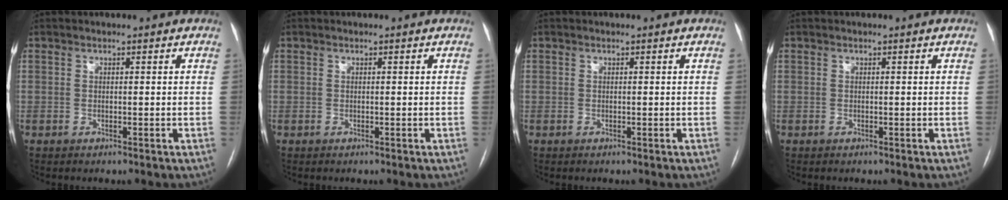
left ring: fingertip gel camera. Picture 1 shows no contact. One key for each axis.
{"total": 0.0}
{"total": 0.0}
{"total": 0.0}